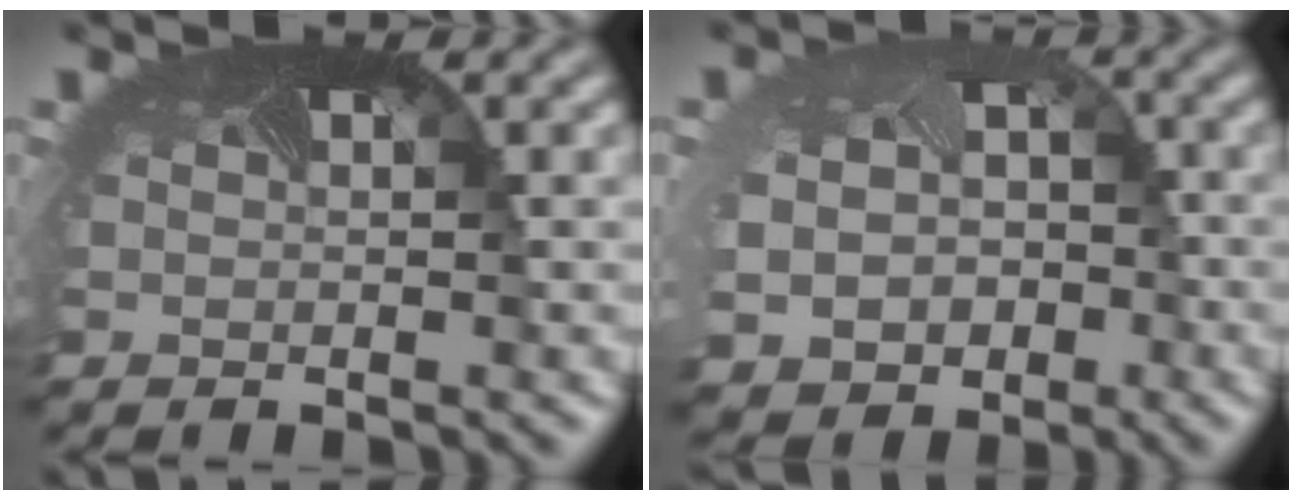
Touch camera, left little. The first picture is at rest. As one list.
[{"total": 8.5, "force": [-2.3, 7.1, 4.2], "torque": [-0.087, -0.049, -0.026]}]